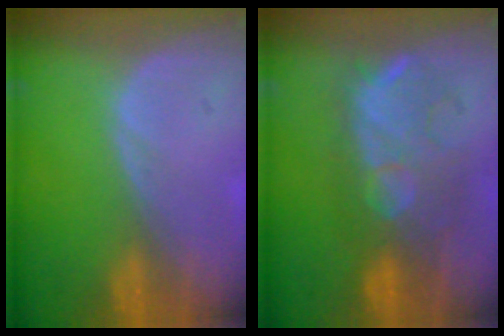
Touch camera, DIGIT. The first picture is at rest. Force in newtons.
{"total": 9.0, "press": 9.0, "slide": 1.2}